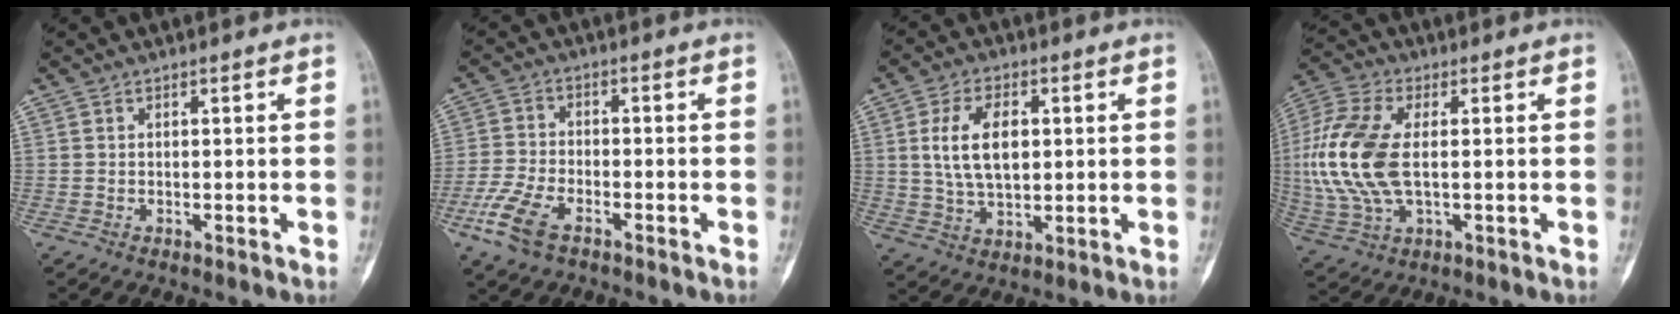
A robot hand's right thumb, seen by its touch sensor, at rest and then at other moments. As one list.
[{"total": 8.3, "force": [-4.7, 3.9, 5.6], "torque": [-0.129, 0.011, -0.094]}, {"total": 10.4, "force": [1.7, 6.0, 8.3], "torque": [-0.142, -0.001, 0.038]}, {"total": 16.3, "force": [0.4, 8.7, 13.8], "torque": [-0.320, 0.004, 0.010]}]